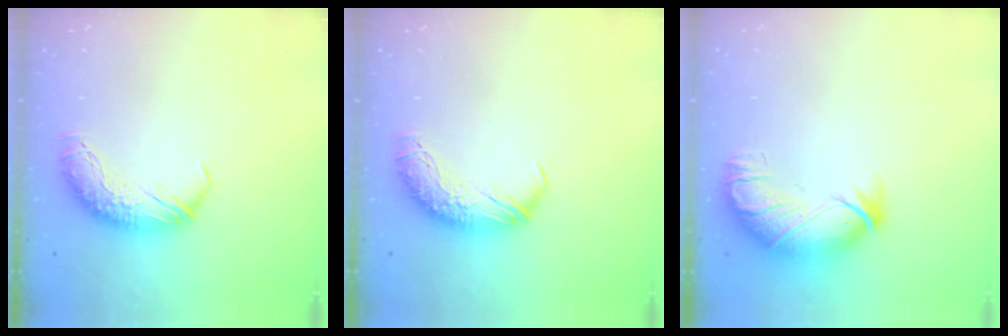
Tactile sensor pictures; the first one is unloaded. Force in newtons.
{"total": 0.0}
{"total": 3.3, "press": 1.7, "slide": 2.9}